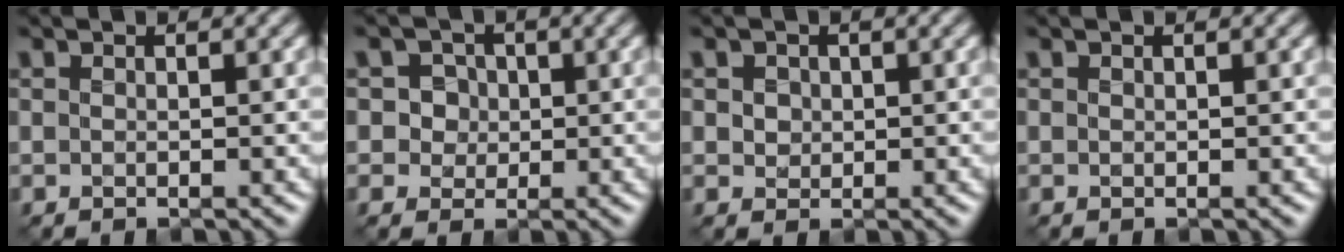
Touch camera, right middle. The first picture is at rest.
{"total": 3.9, "force": [1.2, 3.3, 1.6], "torque": [-0.024, 0.005, 0.013]}
{"total": 2.4, "force": [0.8, 1.9, 1.2], "torque": [-0.039, 0.004, 0.019]}
{"total": 0.0}